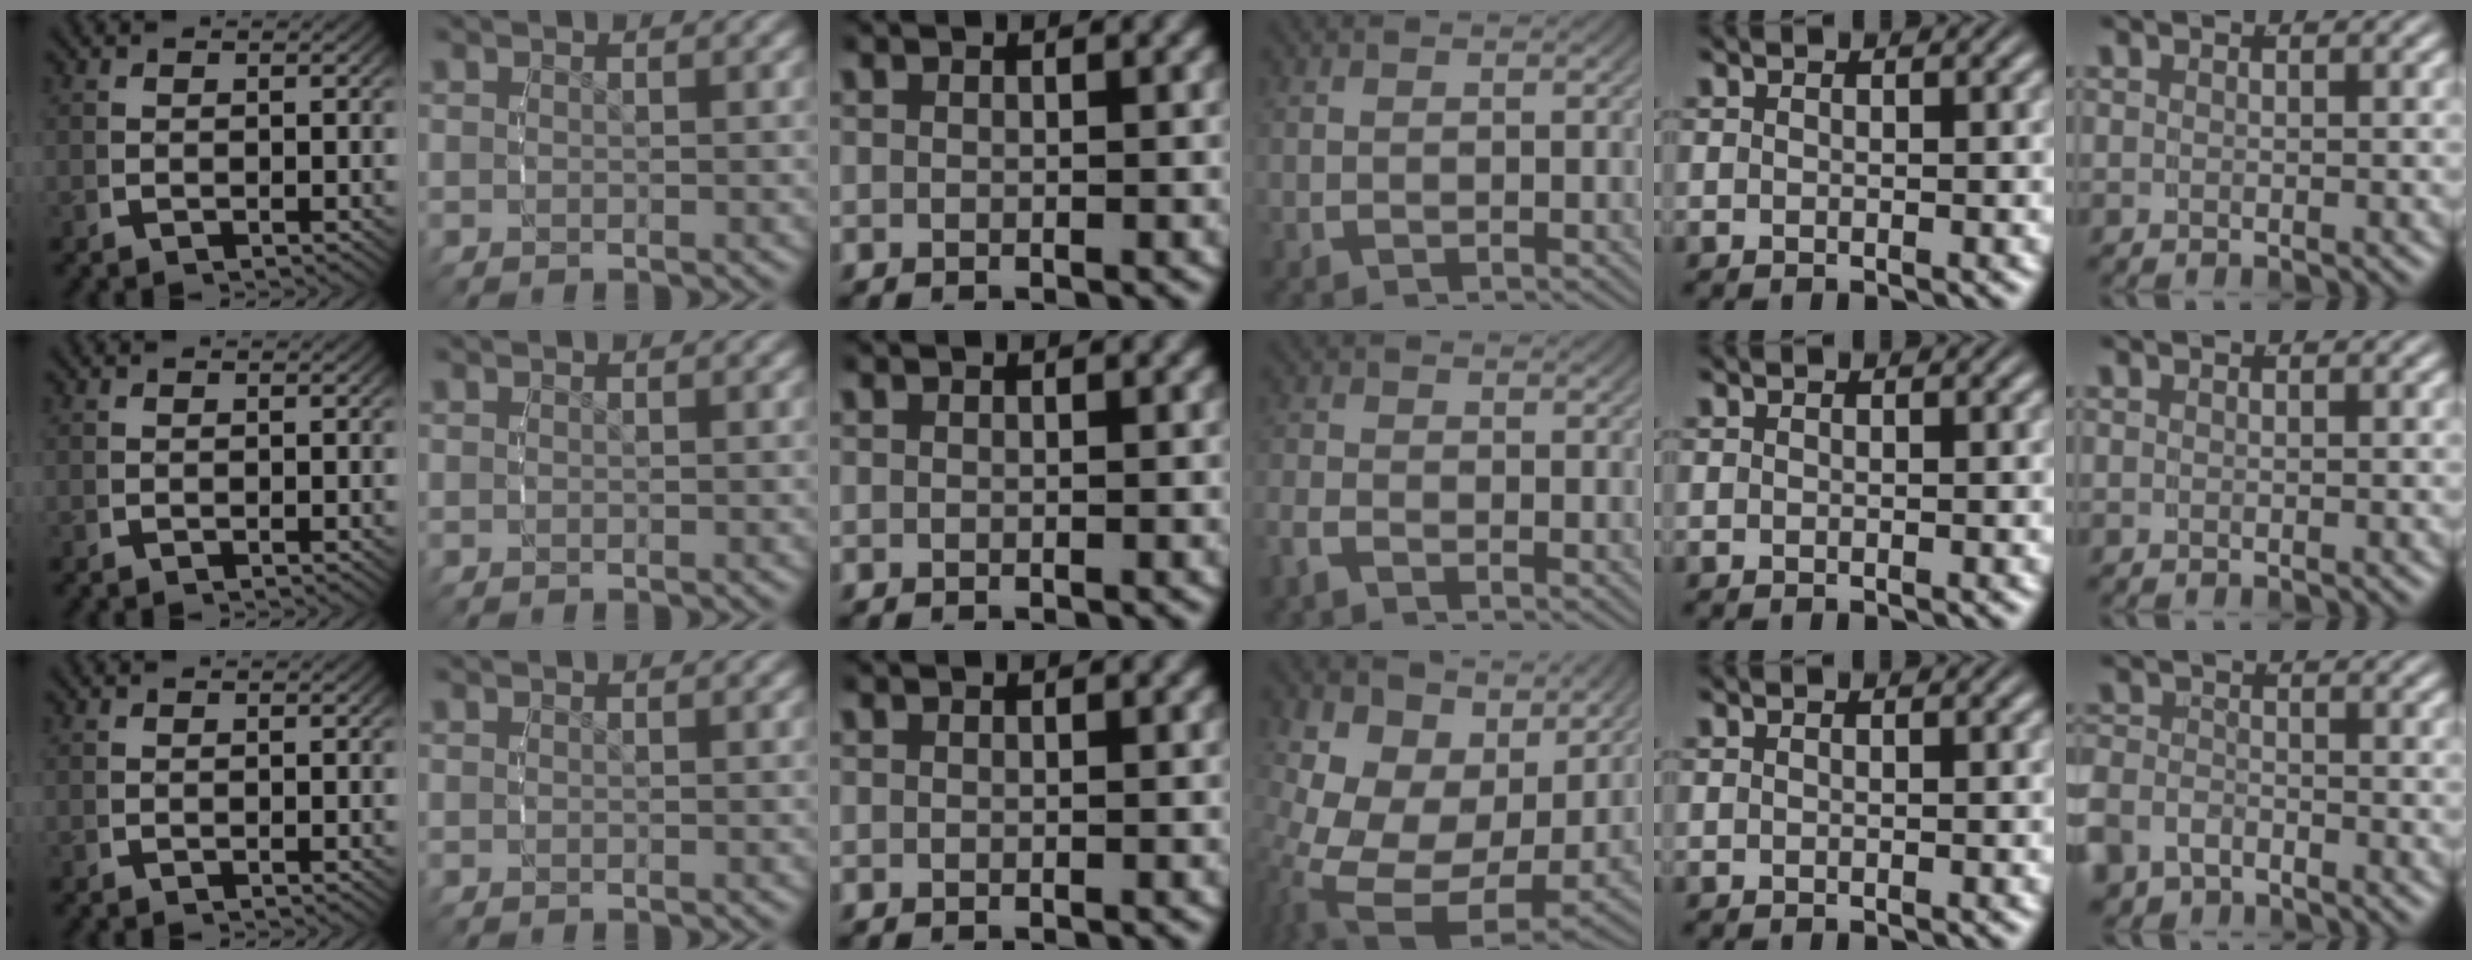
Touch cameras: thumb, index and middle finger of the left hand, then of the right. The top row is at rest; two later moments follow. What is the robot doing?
{"motion": "grasp_and_lifting", "object": "backpack"}